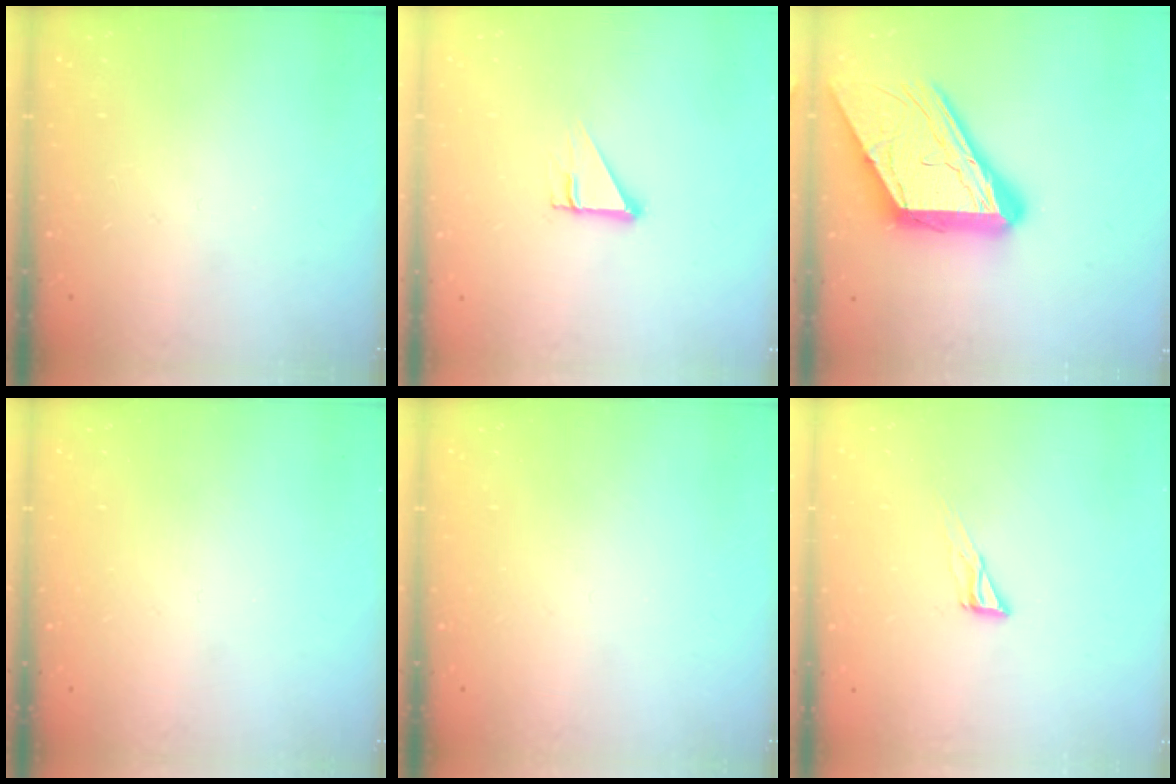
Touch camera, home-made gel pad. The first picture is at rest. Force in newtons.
{"total": 2.7, "press": 2.7, "slide": 0.0}
{"total": 23.0, "press": 22.9, "slide": 2.4}
{"total": 0.0}
{"total": 0.0}
{"total": 6.5, "press": 6.5, "slide": 0.4}